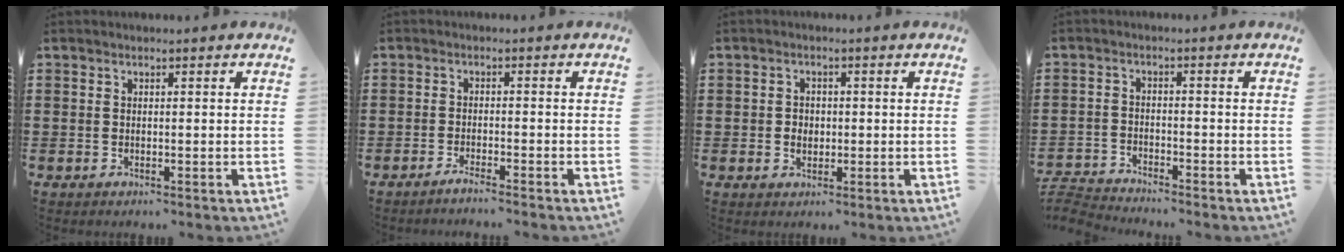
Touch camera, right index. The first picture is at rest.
{"total": 1.9, "force": [-1.7, -0.4, 0.6], "torque": [-0.010, -0.002, -0.032]}
{"total": 2.0, "force": [-0.3, 1.7, 1.0], "torque": [-0.023, 0.007, -0.008]}
{"total": 3.4, "force": [-3.4, 0.2, 0.0], "torque": [-0.013, -0.001, -0.075]}